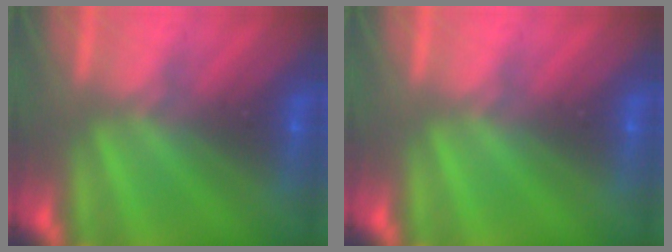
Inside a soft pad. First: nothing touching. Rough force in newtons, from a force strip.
{"total": 0.0}